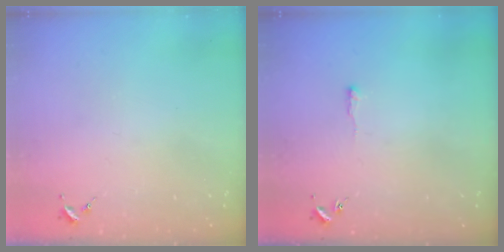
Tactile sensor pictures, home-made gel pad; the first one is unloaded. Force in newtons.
{"total": 2.1, "press": 2.1, "slide": 0.4}